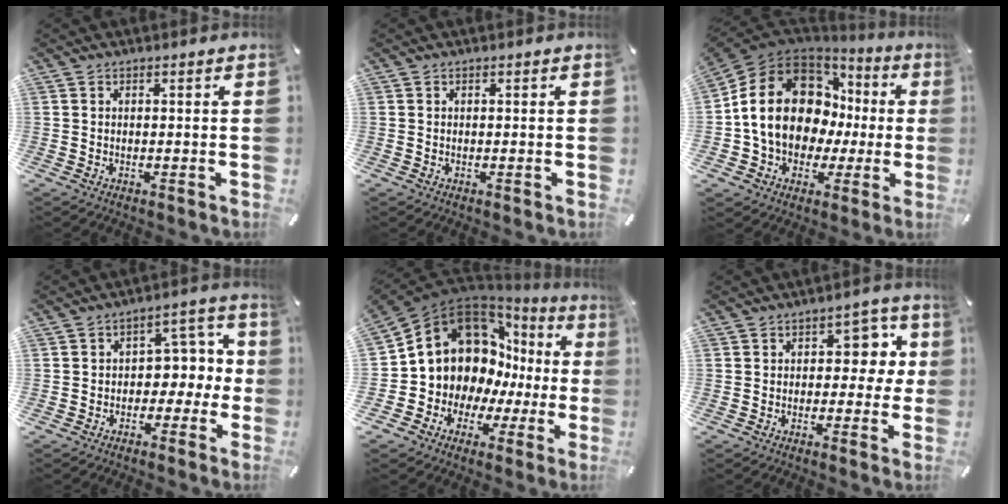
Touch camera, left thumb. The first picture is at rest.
{"total": 0.0}
{"total": 19.5, "force": [1.8, 15.5, 11.7], "torque": [-0.243, -0.004, 0.036]}
{"total": 7.7, "force": [0.1, 6.1, 4.7], "torque": [-0.064, 0.006, -0.003]}
{"total": 15.7, "force": [5.1, 13.3, 6.5], "torque": [-0.106, -0.053, 0.114]}
{"total": 7.8, "force": [1.2, 5.6, 5.4], "torque": [-0.053, -0.002, 0.012]}